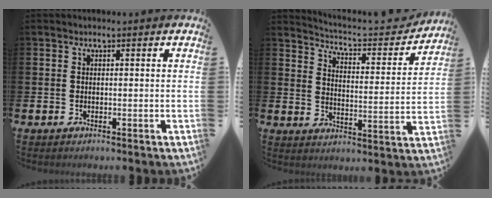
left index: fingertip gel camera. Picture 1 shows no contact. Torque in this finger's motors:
{"motor_torque": [0.35, -1.79, 0.11, 0.02]}